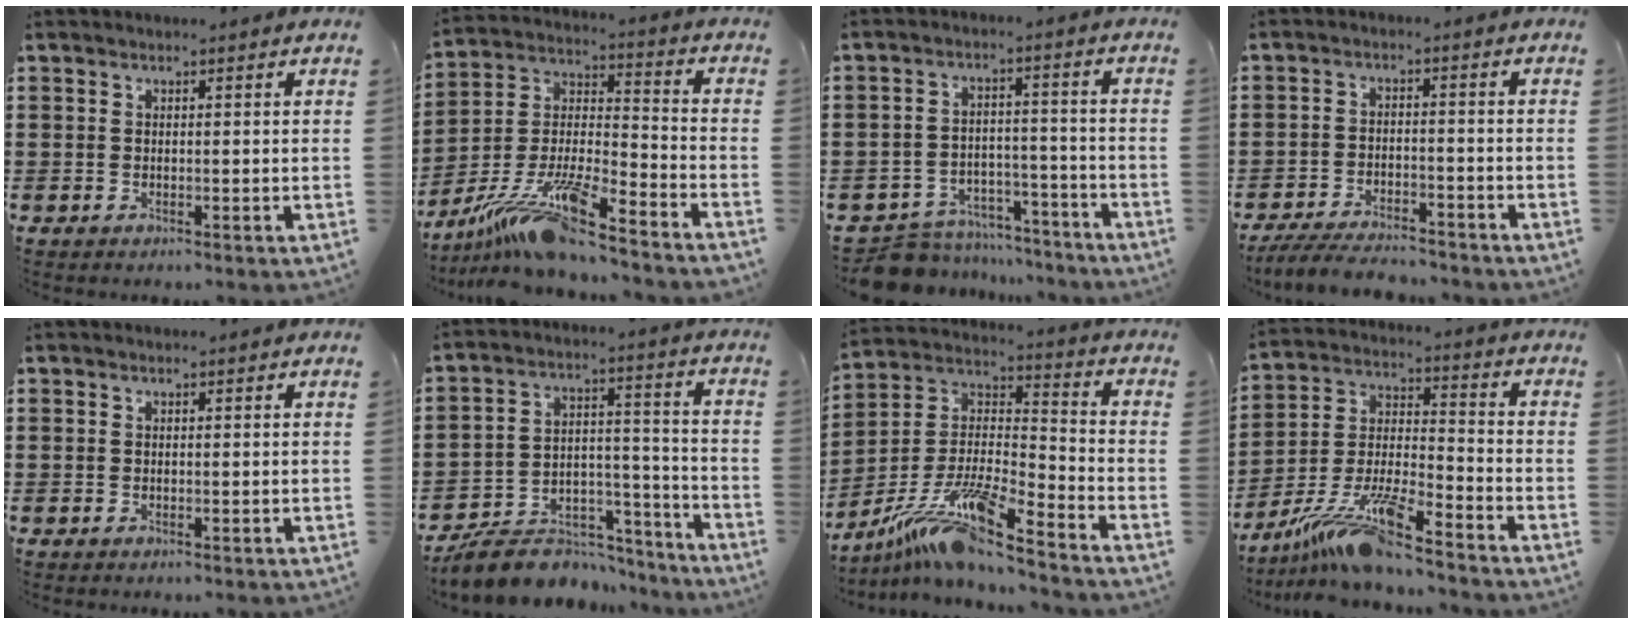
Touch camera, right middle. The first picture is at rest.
{"total": 14.9, "force": [-12.1, 1.0, 8.7], "torque": [-0.173, 0.015, -0.228]}
{"total": 6.8, "force": [-6.6, 1.4, 0.8], "torque": [-0.021, 0.017, -0.133]}
{"total": 5.3, "force": [-5.0, 0.6, 1.6], "torque": [-0.037, -0.002, -0.099]}
{"total": 0.0}
{"total": 8.1, "force": [-7.4, 2.8, 1.8], "torque": [-0.033, 0.023, -0.142]}
{"total": 13.4, "force": [-10.2, 0.9, 8.6], "torque": [-0.180, -0.001, -0.199]}
{"total": 12.7, "force": [-10.5, 0.8, 7.0], "torque": [-0.152, 0.004, -0.209]}